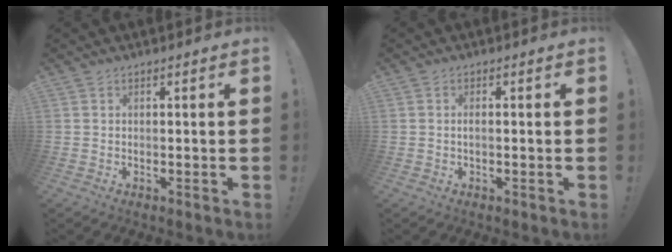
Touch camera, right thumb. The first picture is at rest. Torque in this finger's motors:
{"motor_torque": [-0.07, -0.17, 0.06, 0.24, 0.03]}